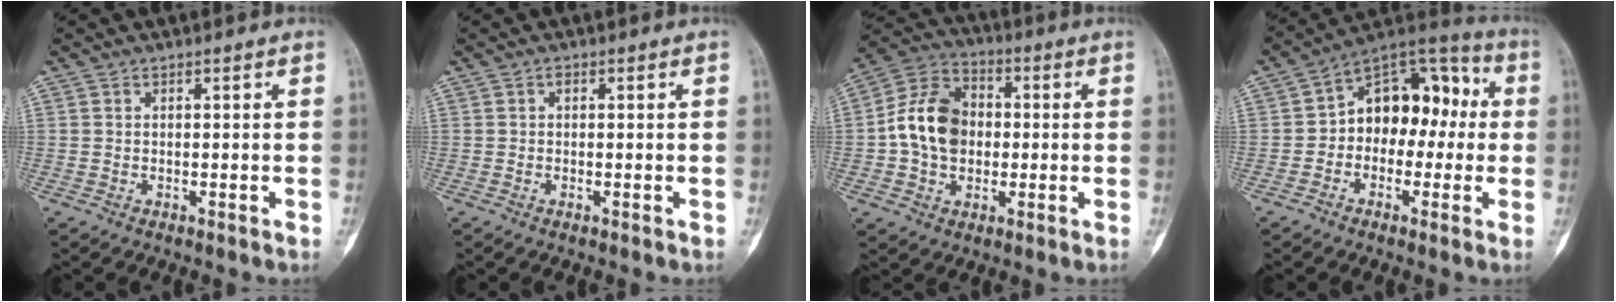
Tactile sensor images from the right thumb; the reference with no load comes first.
{"total": 0.7, "force": [0.1, 0.4, 0.6], "torque": [-0.007, 0.004, -0.002]}
{"total": 13.0, "force": [-0.2, 9.9, 8.4], "torque": [-0.127, 0.028, -0.012]}
{"total": 14.7, "force": [-0.1, 10.0, 10.8], "torque": [-0.106, 0.050, -0.019]}